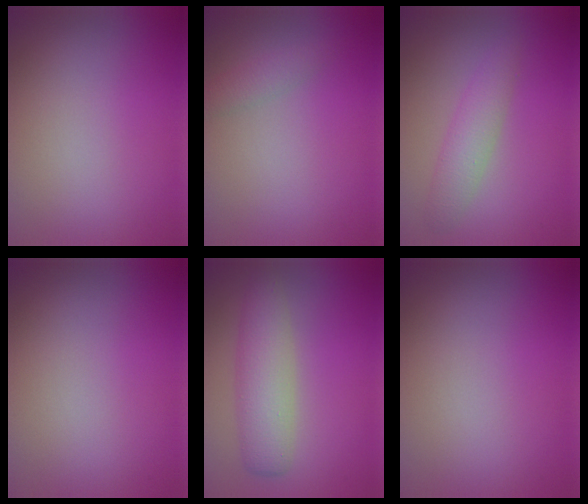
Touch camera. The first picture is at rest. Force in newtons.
{"total": 1.3, "press": 1.3, "slide": 0.0}
{"total": 2.6, "press": 2.6, "slide": 0.1}
{"total": 0.0}
{"total": 4.2, "press": 4.2, "slide": 0.1}
{"total": 0.0}